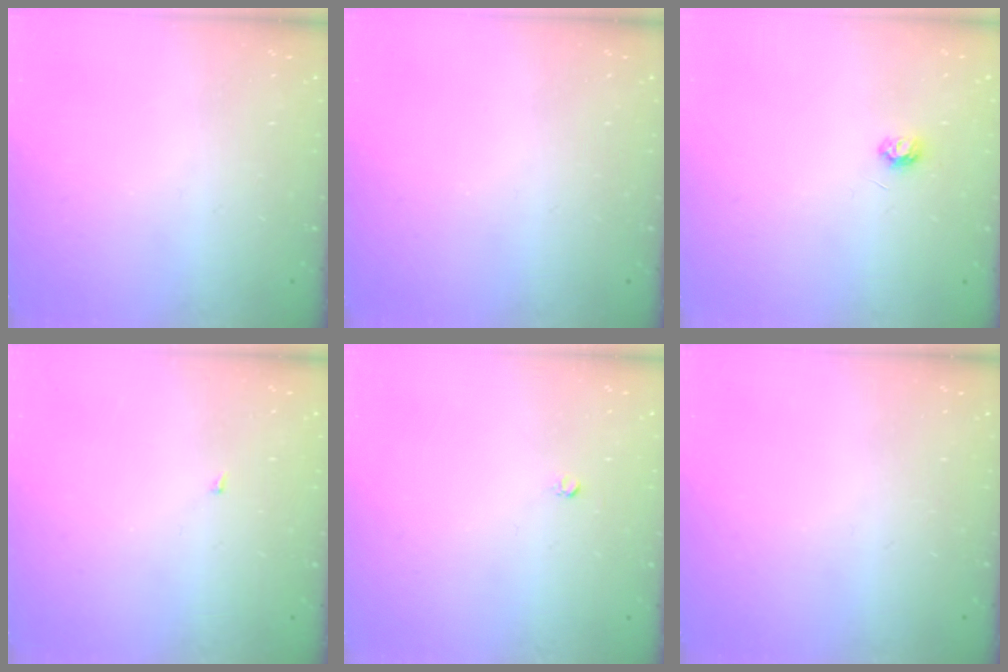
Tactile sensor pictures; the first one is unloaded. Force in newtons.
{"total": 0.0}
{"total": 3.5, "press": 3.5, "slide": 0.5}
{"total": 1.4, "press": 1.3, "slide": 0.1}
{"total": 2.5, "press": 2.5, "slide": 0.2}
{"total": 0.0}